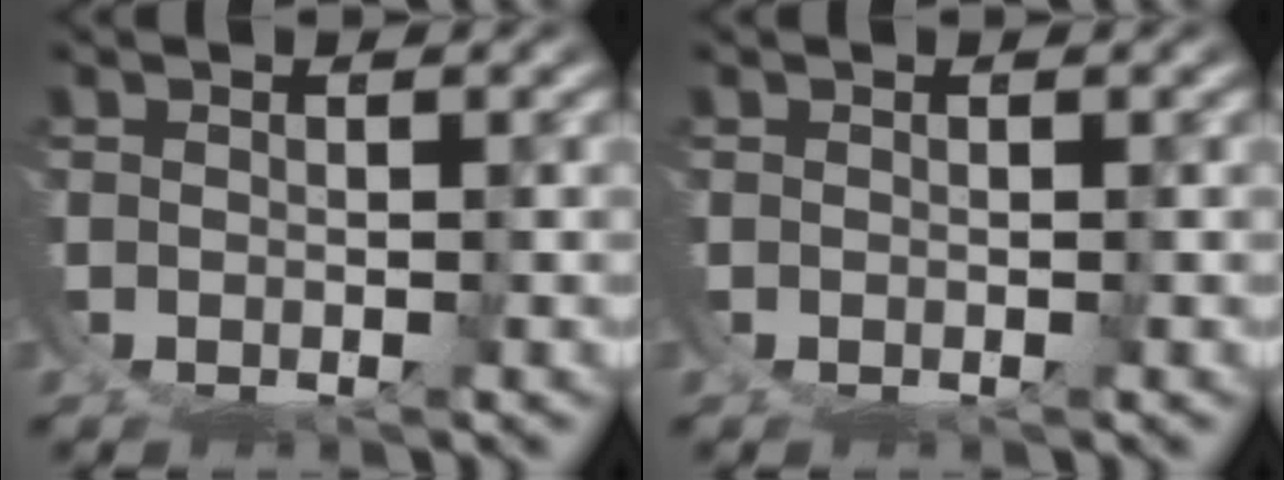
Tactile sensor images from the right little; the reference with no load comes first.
{"total": 0.0}